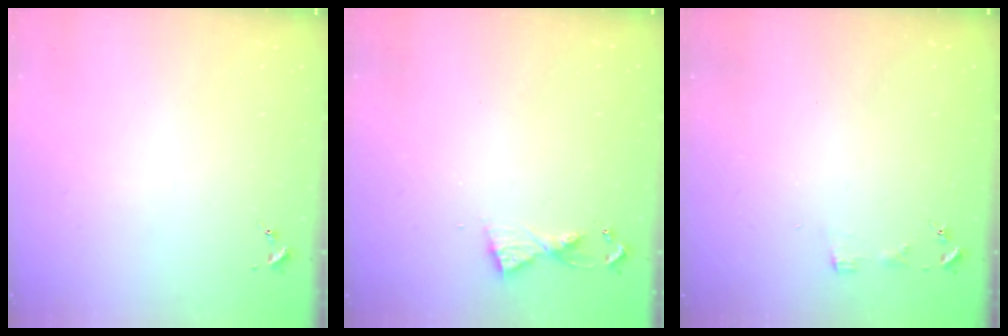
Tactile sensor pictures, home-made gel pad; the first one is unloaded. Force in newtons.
{"total": 5.5, "press": 5.4, "slide": 0.6}
{"total": 3.4, "press": 3.3, "slide": 0.4}